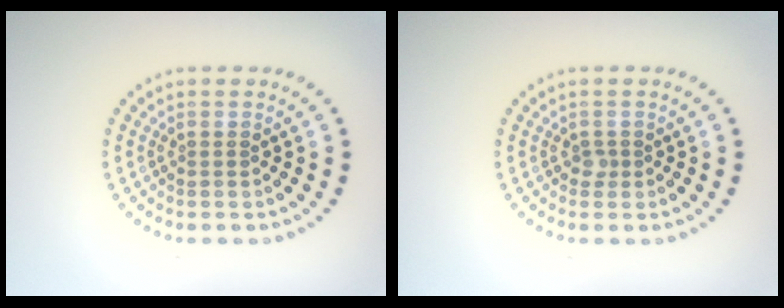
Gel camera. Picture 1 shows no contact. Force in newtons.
{"total": 0.8, "press": 0.5, "slide": 0.6}